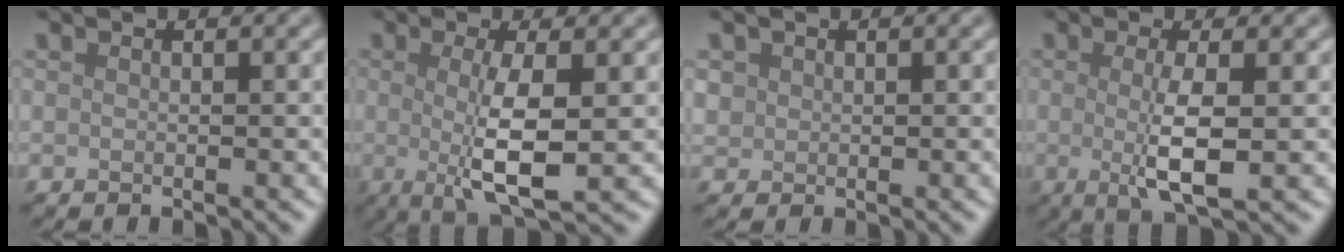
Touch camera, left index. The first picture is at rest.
{"total": 5.3, "force": [-0.2, 1.1, 5.2], "torque": [-0.094, -0.007, -0.002]}
{"total": 1.1, "force": [0.3, 1.0, 0.1], "torque": [-0.001, -0.004, 0.009]}
{"total": 4.3, "force": [-0.2, 0.8, 4.2], "torque": [-0.082, -0.007, -0.002]}